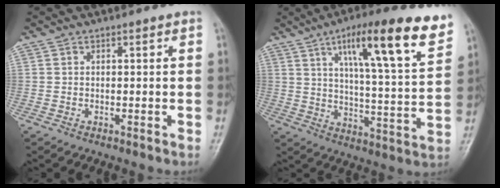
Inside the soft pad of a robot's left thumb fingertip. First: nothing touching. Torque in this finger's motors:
{"motor_torque": [0.89, 0.81, 1.66, -1.11, 0.15]}